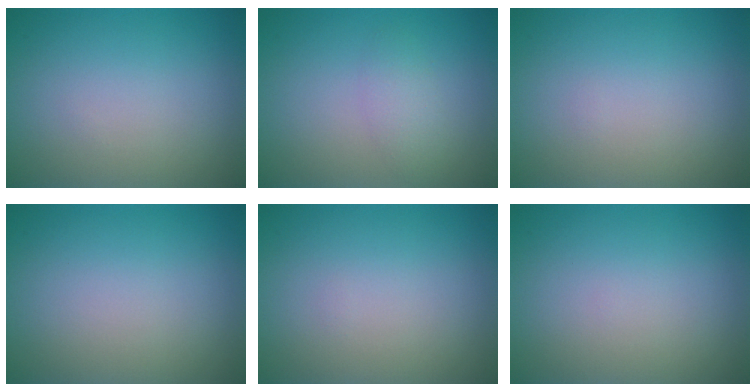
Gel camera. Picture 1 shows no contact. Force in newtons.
{"total": 1.7, "press": 1.7, "slide": 0.1}
{"total": 0.0}
{"total": 0.0}
{"total": 0.0}
{"total": 0.0}